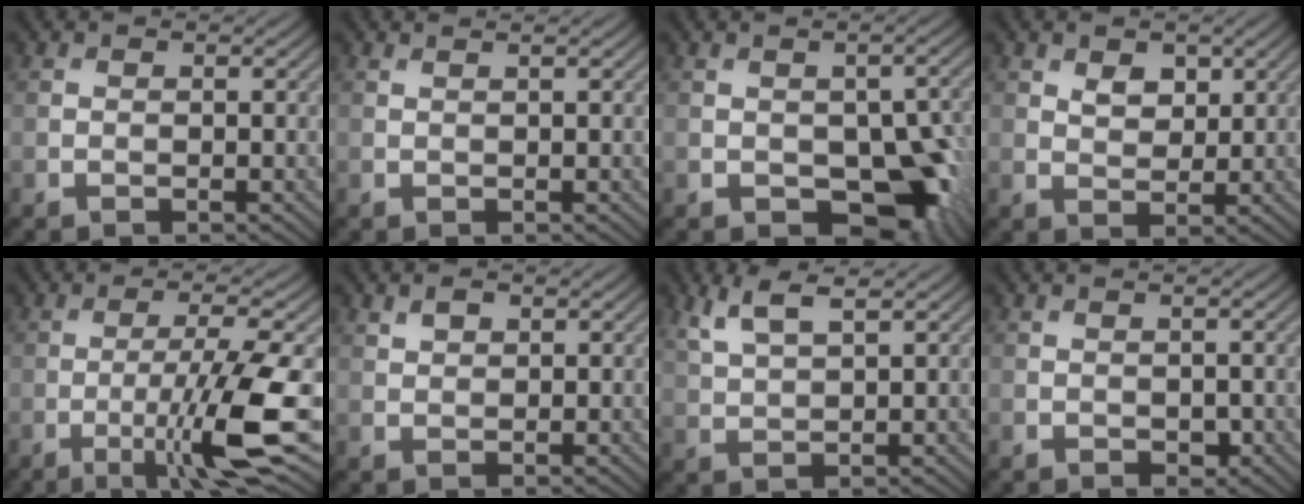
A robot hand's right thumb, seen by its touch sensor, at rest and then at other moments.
{"total": 0.6, "force": [0.5, 0.0, 0.3], "torque": [-0.007, 0.002, 0.006]}
{"total": 9.4, "force": [-3.1, 5.7, 6.8], "torque": [-0.090, -0.024, -0.037]}
{"total": 2.7, "force": [1.4, 1.8, 1.6], "torque": [-0.031, -0.006, 0.025]}
{"total": 10.0, "force": [-3.2, 1.1, 9.4], "torque": [-0.155, 0.005, -0.056]}
{"total": 1.7, "force": [1.1, 0.9, 0.9], "torque": [-0.021, 0.002, 0.023]}
{"total": 4.9, "force": [3.1, 1.3, 3.5], "torque": [-0.092, 0.006, 0.070]}
{"total": 1.2, "force": [-0.4, 0.6, 0.9], "torque": [-0.014, -0.003, -0.004]}